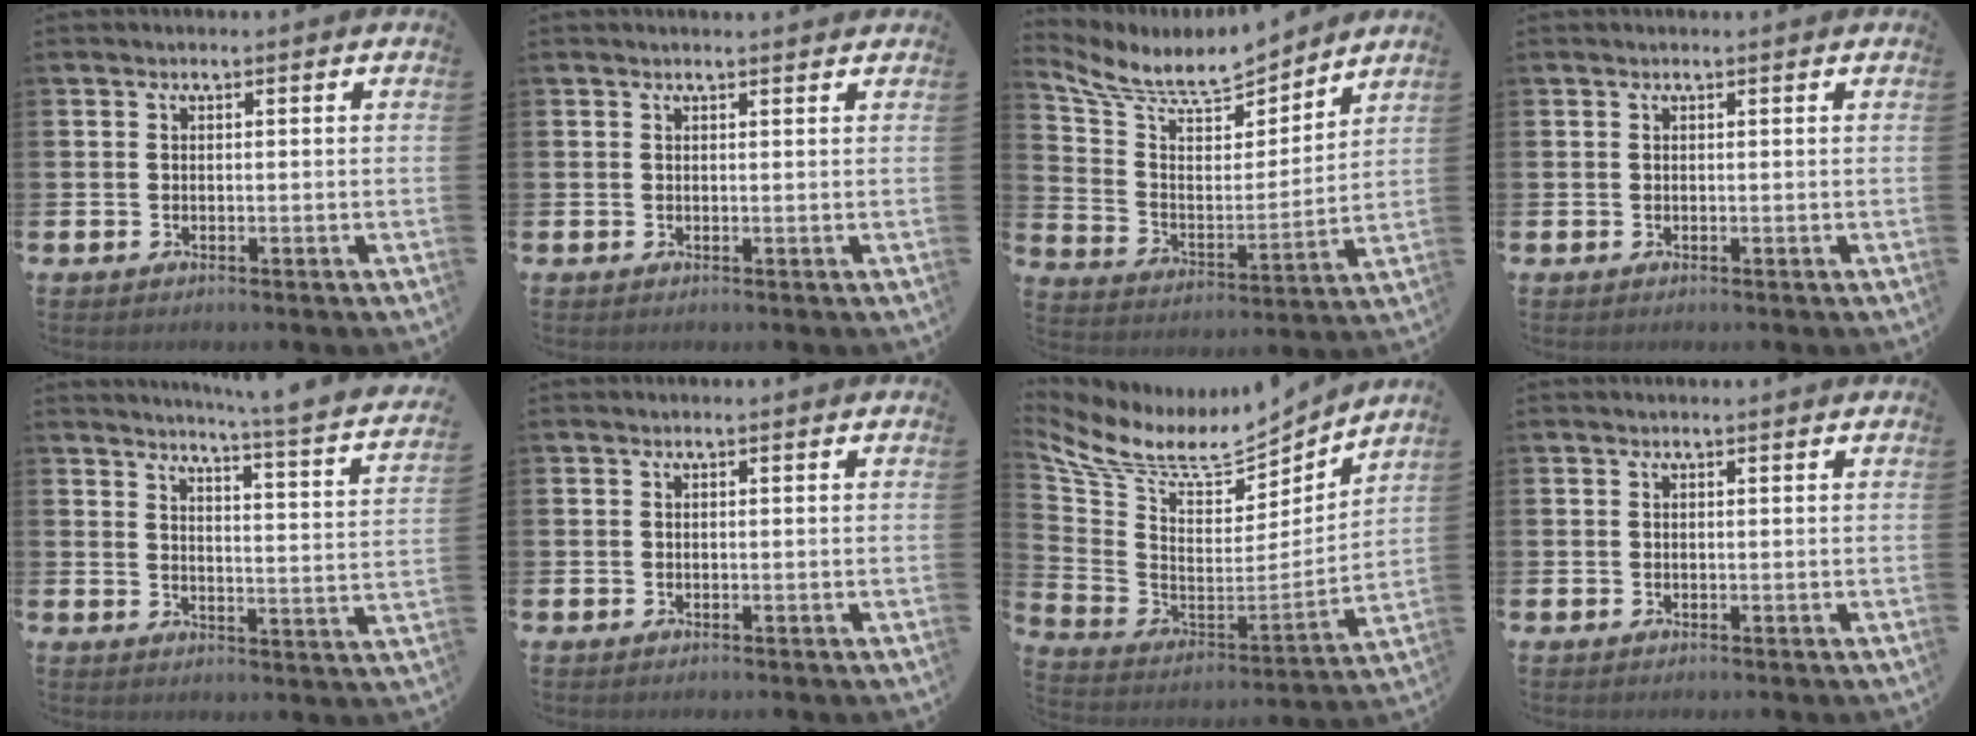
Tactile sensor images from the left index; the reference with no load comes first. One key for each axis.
{"total": 0.7, "fx": 0.7, "fy": 0.0, "fz": 0.1, "tx": 0.006, "ty": -0.003, "tz": 0.011}
{"total": 8.2, "fx": 7.6, "fy": 2.2, "fz": 2.0, "tx": -0.085, "ty": -0.058, "tz": 0.134}
{"total": 0.0}
{"total": 4.3, "fx": 3.8, "fy": -0.6, "fz": 1.8, "tx": -0.039, "ty": -0.041, "tz": 0.054}
{"total": 0.0}
{"total": 10.1, "fx": 8.0, "fy": 4.1, "fz": 4.6, "tx": -0.127, "ty": -0.055, "tz": 0.135}
{"total": 0.0}